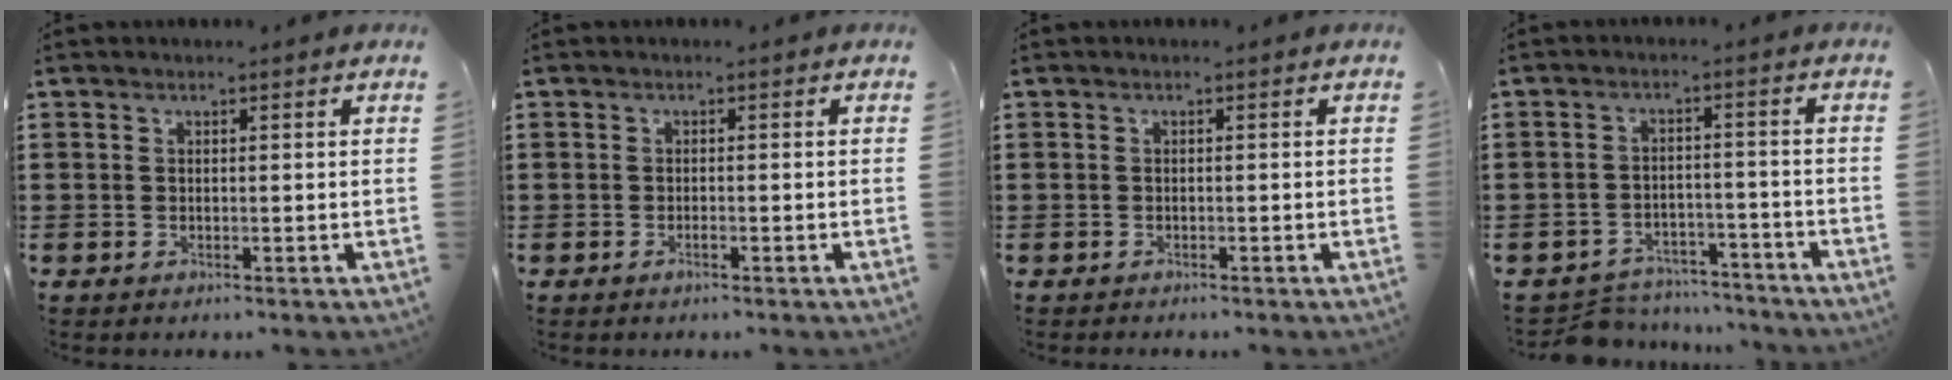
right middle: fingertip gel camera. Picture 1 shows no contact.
{"total": 0.8, "force": [-0.5, 0.1, 0.6], "torque": [-0.014, -0.005, -0.008]}
{"total": 0.6, "force": [-0.5, 0.3, -0.1], "torque": [0.003, 0.005, -0.013]}
{"total": 4.7, "force": [-4.6, 0.8, -0.1], "torque": [-0.002, 0.009, -0.097]}